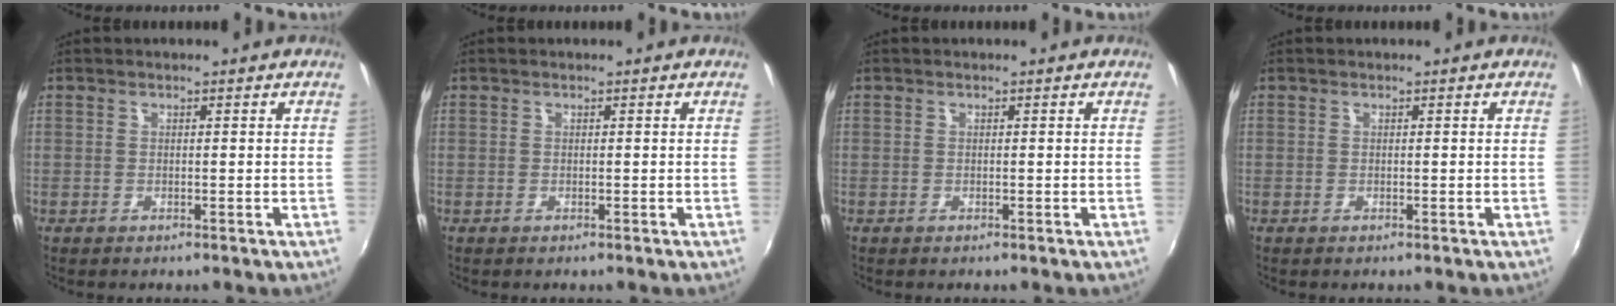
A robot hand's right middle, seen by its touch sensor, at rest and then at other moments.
{"total": 0.0}
{"total": 0.0}
{"total": 0.0}